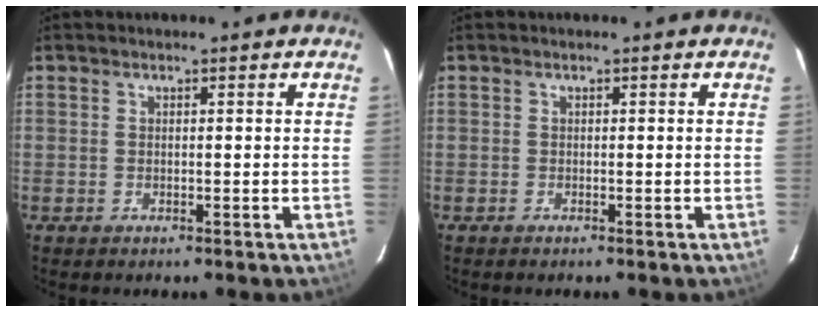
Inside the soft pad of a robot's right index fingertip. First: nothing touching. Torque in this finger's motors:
{"motor_torque": [-0.02, -0.02, 0.01, 0.00]}